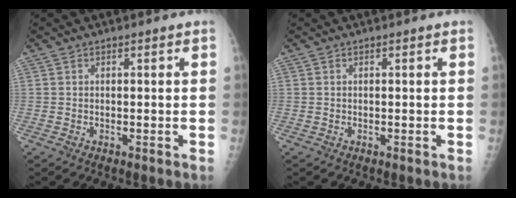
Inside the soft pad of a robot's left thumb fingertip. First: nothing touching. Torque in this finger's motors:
{"motor_torque": [0.00, 0.00, 0.00, 0.00, 0.00]}